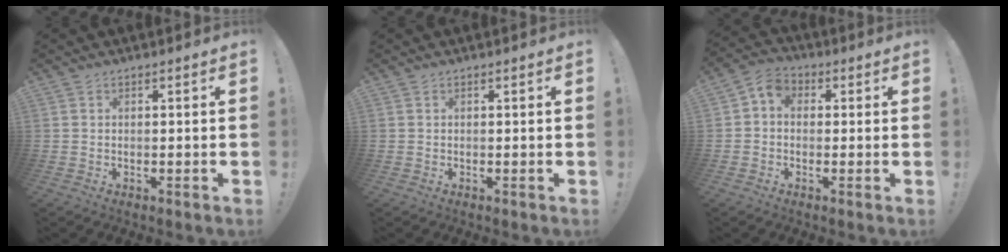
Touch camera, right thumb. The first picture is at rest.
{"total": 0.0}
{"total": 5.0, "force": [0.0, 4.1, 2.9], "torque": [-0.054, 0.007, 0.002]}